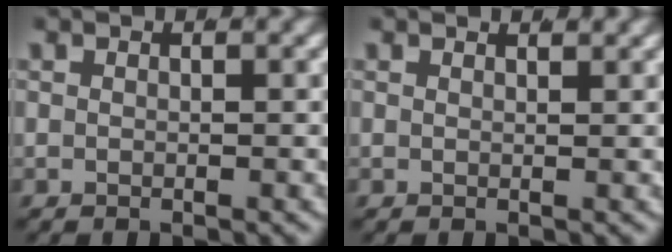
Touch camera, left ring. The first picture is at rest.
{"total": 1.0, "force": [0.9, -0.3, 0.2], "torque": [0.007, -0.002, 0.015]}